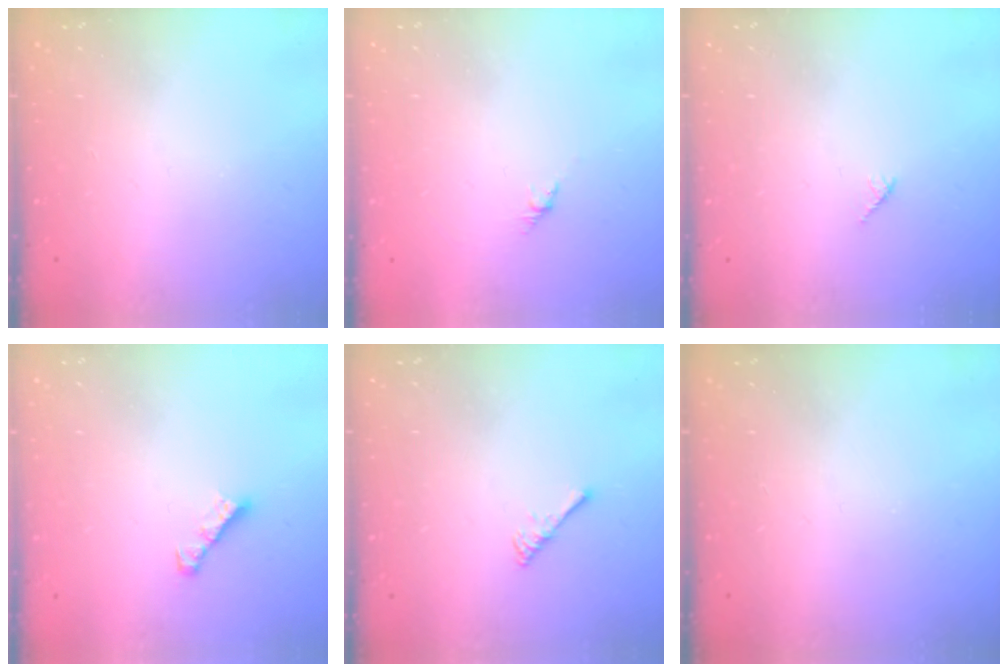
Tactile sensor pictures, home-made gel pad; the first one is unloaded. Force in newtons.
{"total": 2.7, "press": 2.6, "slide": 0.7}
{"total": 4.2, "press": 4.1, "slide": 0.7}
{"total": 3.0, "press": 3.0, "slide": 0.3}
{"total": 2.5, "press": 2.5, "slide": 0.4}
{"total": 0.0}